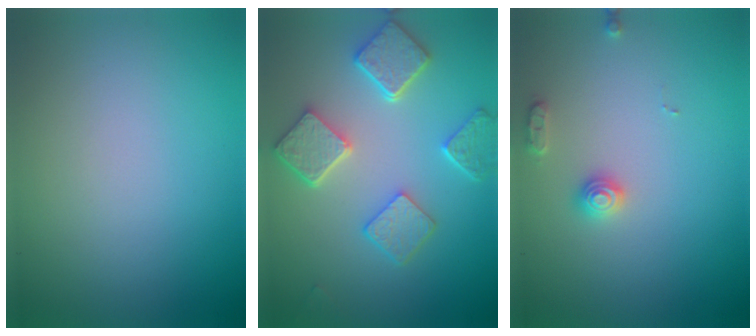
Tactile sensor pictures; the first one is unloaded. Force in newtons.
{"total": 5.4, "press": 4.3, "slide": 3.2}
{"total": 1.7, "press": 1.7, "slide": 0.3}